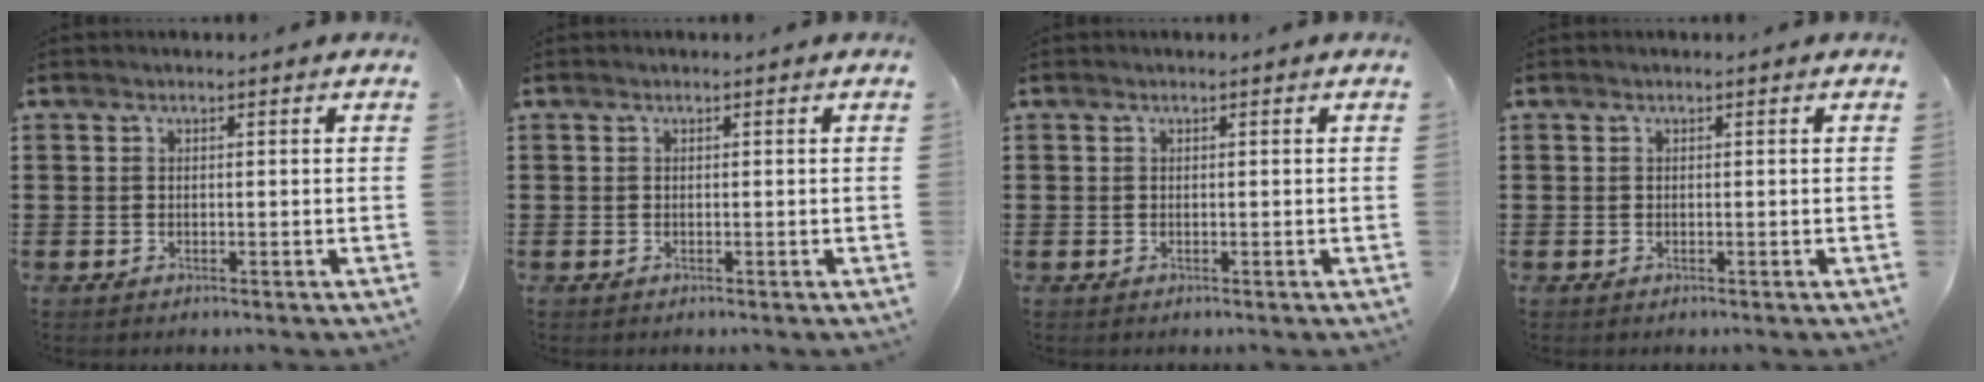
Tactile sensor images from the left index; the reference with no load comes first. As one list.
[{"total": 0.0}, {"total": 0.0}, {"total": 0.0}]